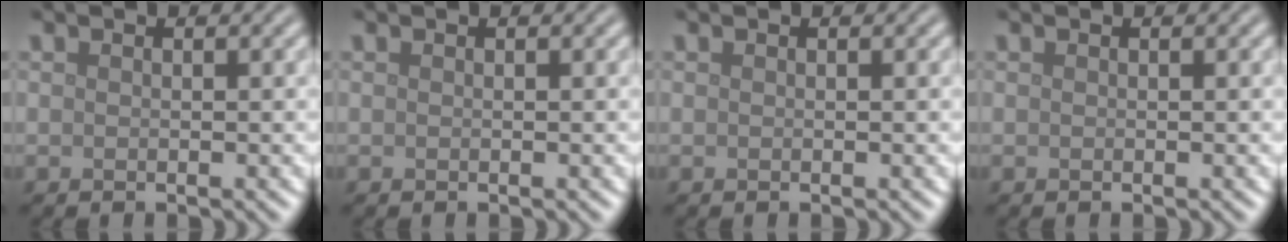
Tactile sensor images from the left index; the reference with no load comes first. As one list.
[{"total": 0.0}, {"total": 0.0}, {"total": 0.0}]